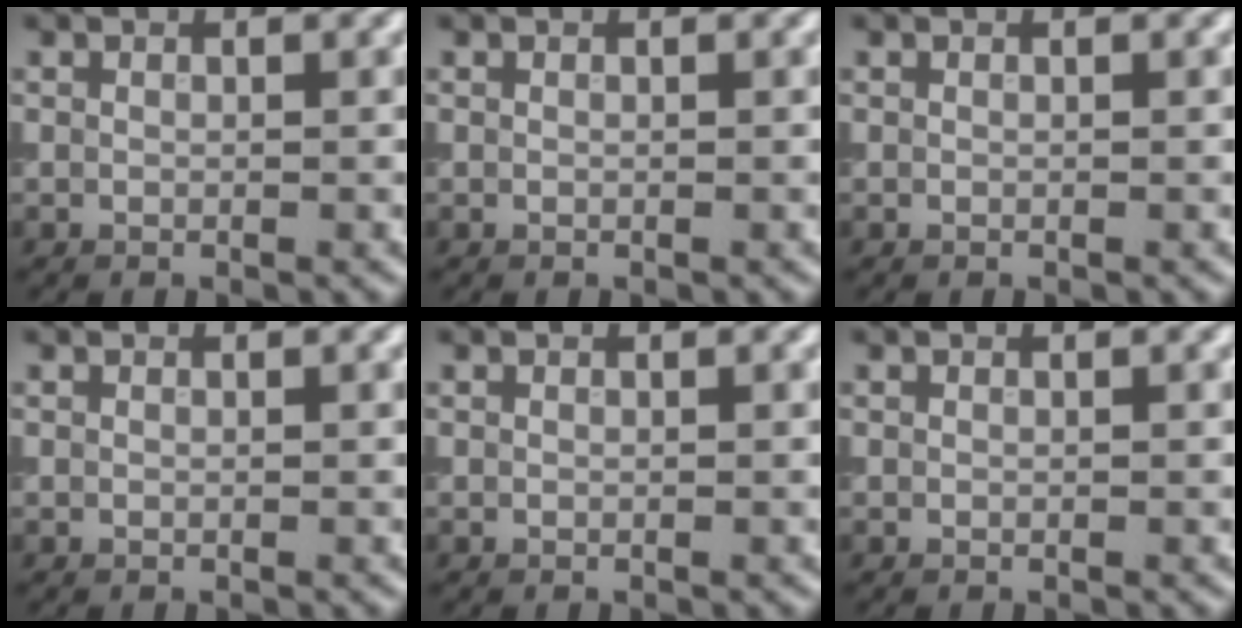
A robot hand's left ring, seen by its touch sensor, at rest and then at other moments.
{"total": 0.0}
{"total": 0.0}
{"total": 0.0}
{"total": 0.0}
{"total": 0.0}